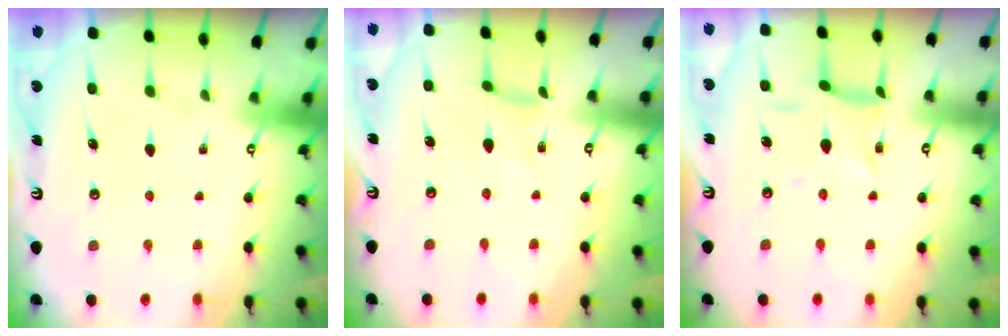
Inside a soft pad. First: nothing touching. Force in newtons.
{"total": 0.0}
{"total": 5.2, "press": 5.2, "slide": 0.6}